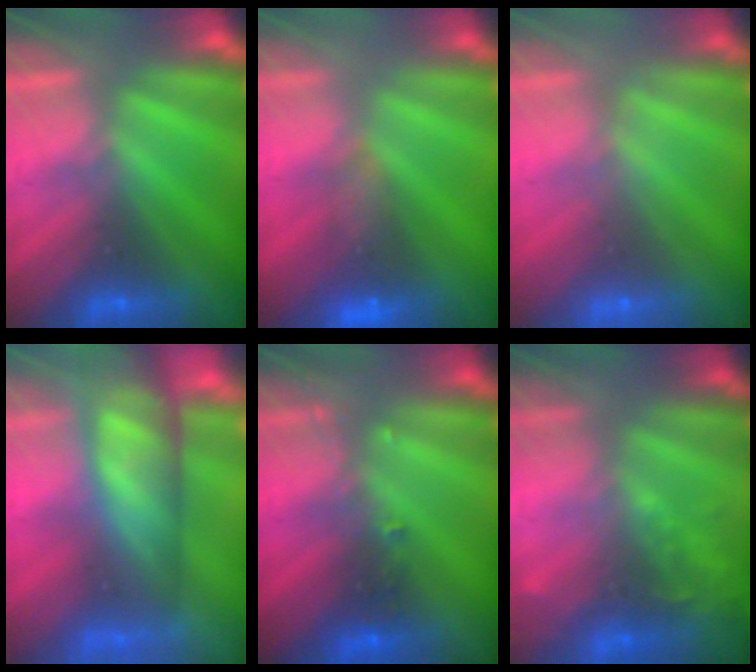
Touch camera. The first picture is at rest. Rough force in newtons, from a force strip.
{"total": 6.7}
{"total": 1.8}
{"total": 7.5}
{"total": 2.7}
{"total": 1.9}